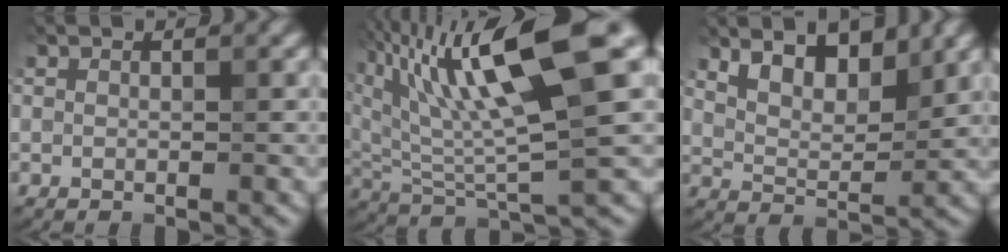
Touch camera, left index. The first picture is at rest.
{"total": 13.1, "force": [5.5, 2.8, 11.6], "torque": [-0.208, 0.017, 0.097]}
{"total": 5.1, "force": [3.3, 2.1, 3.2], "torque": [-0.059, -0.001, 0.049]}